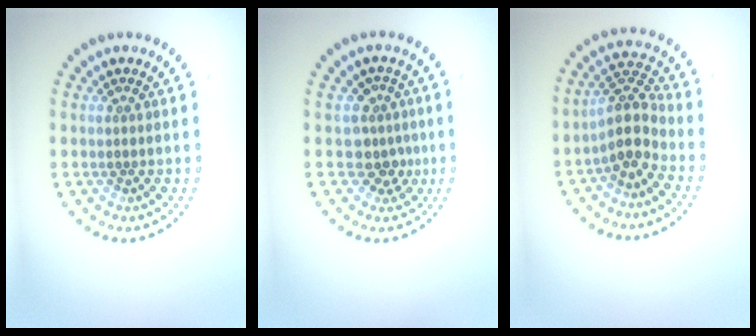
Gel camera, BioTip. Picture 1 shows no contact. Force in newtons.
{"total": 2.6, "press": 2.0, "slide": 1.7}
{"total": 3.7, "press": 2.8, "slide": 2.3}